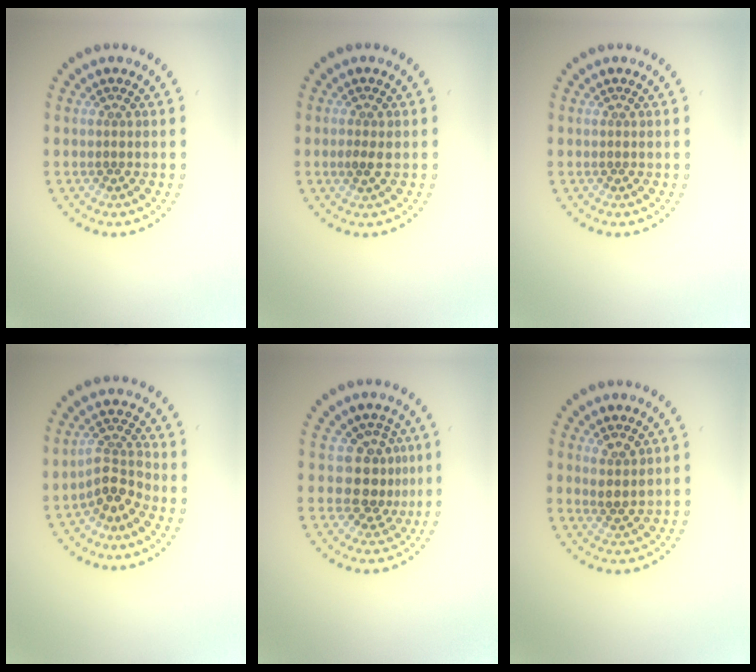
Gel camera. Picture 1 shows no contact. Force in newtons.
{"total": 1.3, "press": 1.2, "slide": 0.3}
{"total": 0.0}
{"total": 2.9, "press": 2.4, "slide": 1.7}
{"total": 3.1, "press": 2.4, "slide": 2.0}
{"total": 1.9, "press": 1.5, "slide": 1.2}